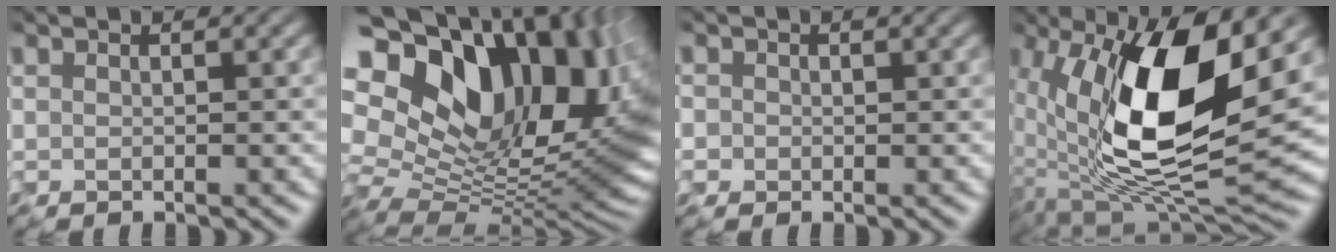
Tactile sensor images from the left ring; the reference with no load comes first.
{"total": 17.6, "force": [4.7, 11.8, 12.1], "torque": [-0.212, 0.016, 0.103]}
{"total": 1.0, "force": [-0.7, 0.3, -0.7], "torque": [0.006, -0.001, -0.002]}
{"total": 12.9, "force": [1.4, 5.2, 11.8], "torque": [-0.220, -0.026, 0.040]}